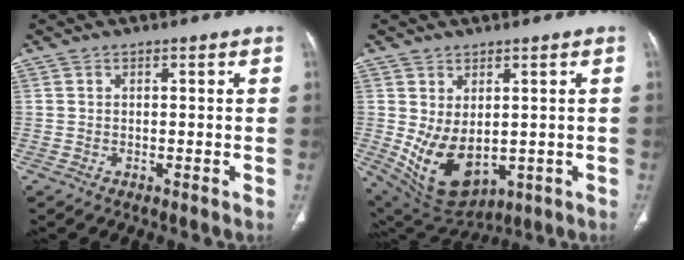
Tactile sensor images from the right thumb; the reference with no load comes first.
{"total": 11.6, "force": [-0.8, 7.0, 9.2], "torque": [-0.149, -0.013, 0.023]}